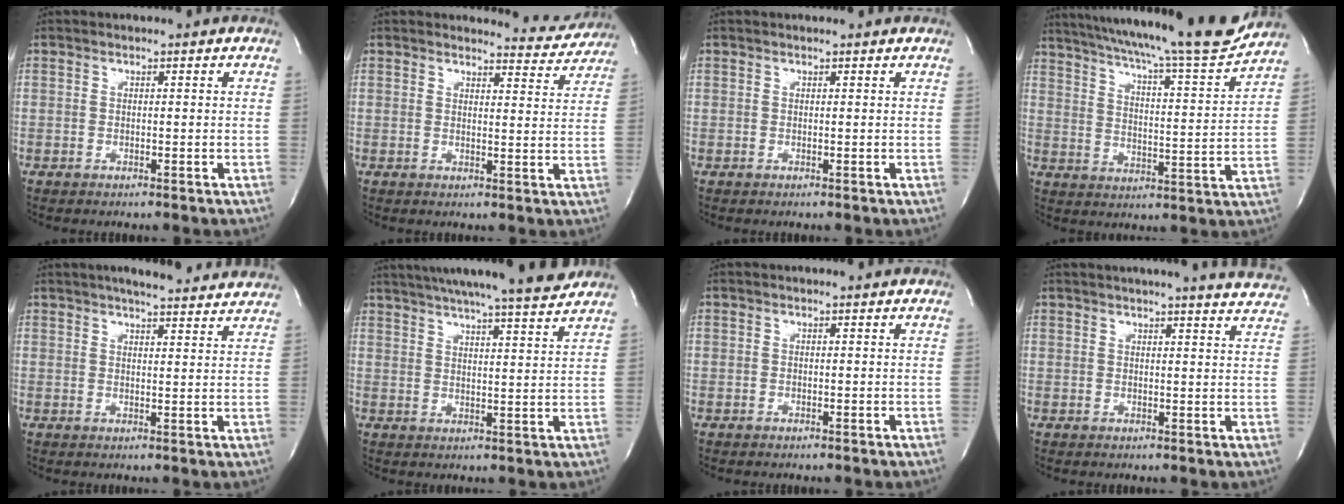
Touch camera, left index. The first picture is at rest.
{"total": 5.3, "force": [5.2, 0.5, -0.9], "torque": [0.014, -0.029, 0.048]}
{"total": 1.3, "force": [1.3, 0.1, 0.2], "torque": [-0.009, 0.005, 0.011]}
{"total": 22.4, "force": [20.0, 0.5, 10.0], "torque": [-0.167, -0.039, 0.275]}
{"total": 12.2, "force": [10.9, 1.7, 5.2], "torque": [-0.070, 0.011, 0.129]}
{"total": 17.5, "force": [15.7, -0.3, 7.7], "torque": [-0.128, -0.010, 0.215]}
{"total": 0.0}
{"total": 15.3, "force": [14.2, 0.4, 5.5], "torque": [-0.075, -0.025, 0.158]}